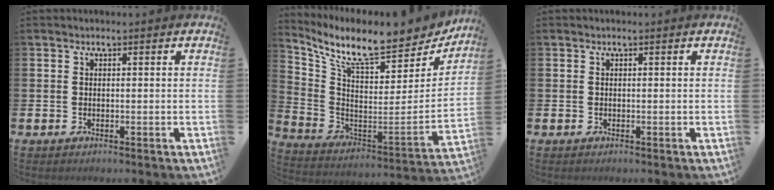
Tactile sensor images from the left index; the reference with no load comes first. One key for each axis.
{"total": 10.1, "fx": 8.6, "fy": 2.5, "fz": 4.6, "tx": -0.120, "ty": -0.072, "tz": 0.142}
{"total": 0.0}